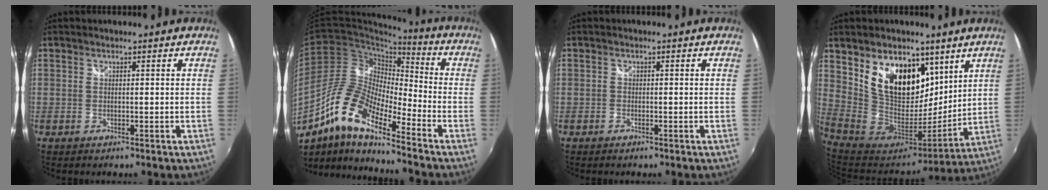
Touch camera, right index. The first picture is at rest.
{"total": 14.6, "force": [-9.6, 3.9, 10.3], "torque": [-0.187, 0.004, -0.199]}
{"total": 0.9, "force": [-0.7, 0.4, 0.2], "torque": [-0.007, -0.003, -0.016]}
{"total": 19.4, "force": [9.2, 12.2, 12.0], "torque": [-0.235, 0.005, 0.178]}